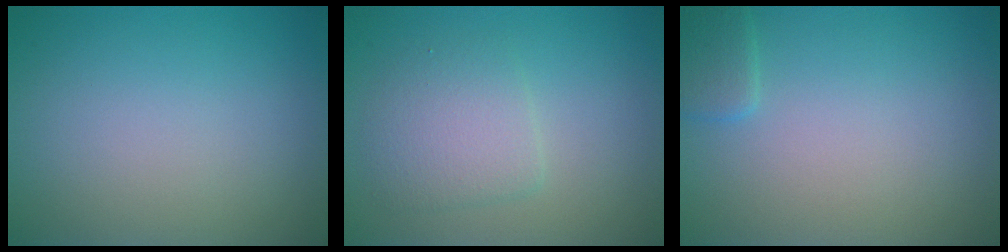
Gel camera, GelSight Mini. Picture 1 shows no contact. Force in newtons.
{"total": 3.0, "press": 3.0, "slide": 0.1}
{"total": 1.5, "press": 1.5, "slide": 0.1}